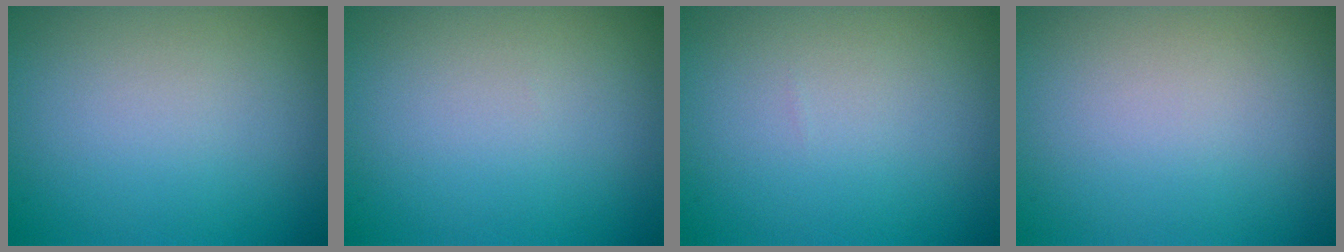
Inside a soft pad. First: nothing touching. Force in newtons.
{"total": 0.0}
{"total": 0.0}
{"total": 0.0}